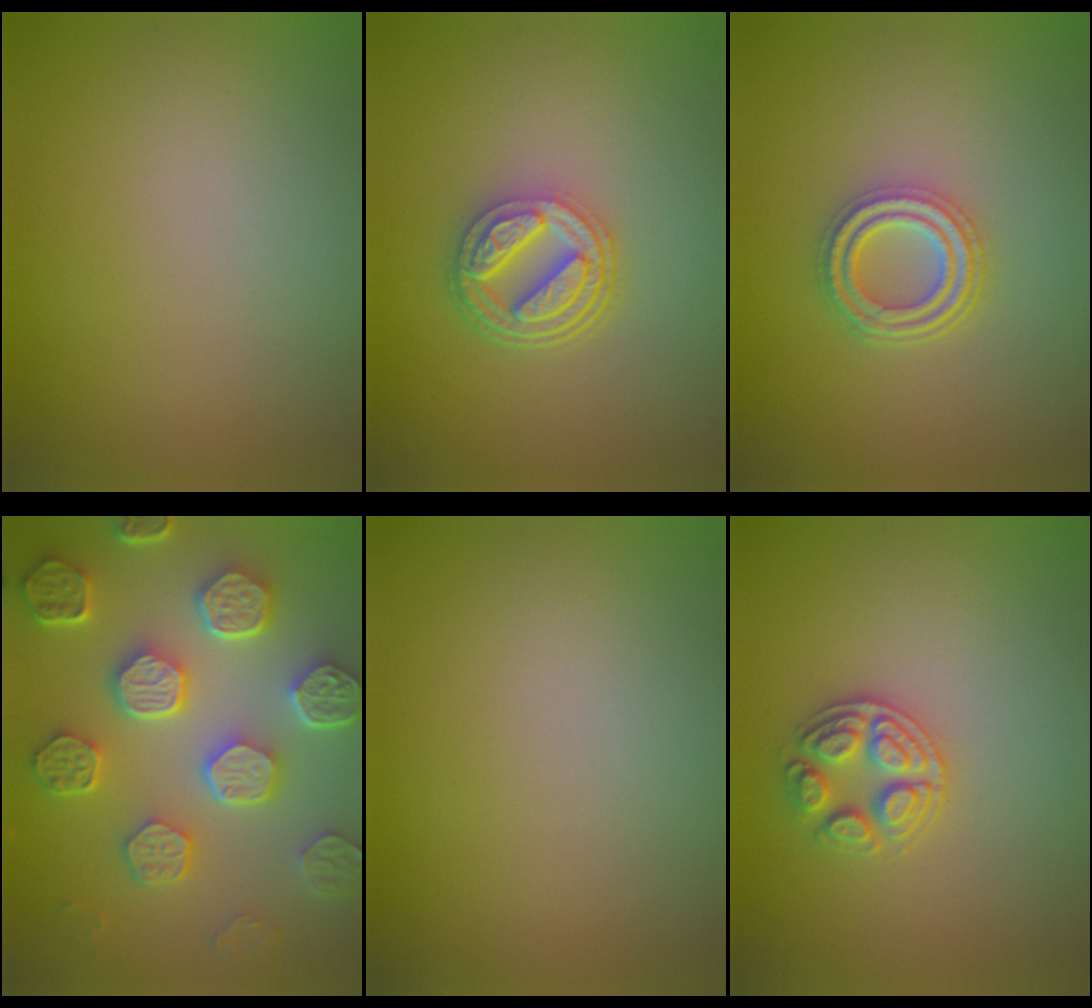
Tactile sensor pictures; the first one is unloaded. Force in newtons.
{"total": 4.8, "press": 3.6, "slide": 3.2}
{"total": 3.7, "press": 2.9, "slide": 2.3}
{"total": 8.1, "press": 6.2, "slide": 5.3}
{"total": 0.0}
{"total": 2.6, "press": 2.6, "slide": 0.6}